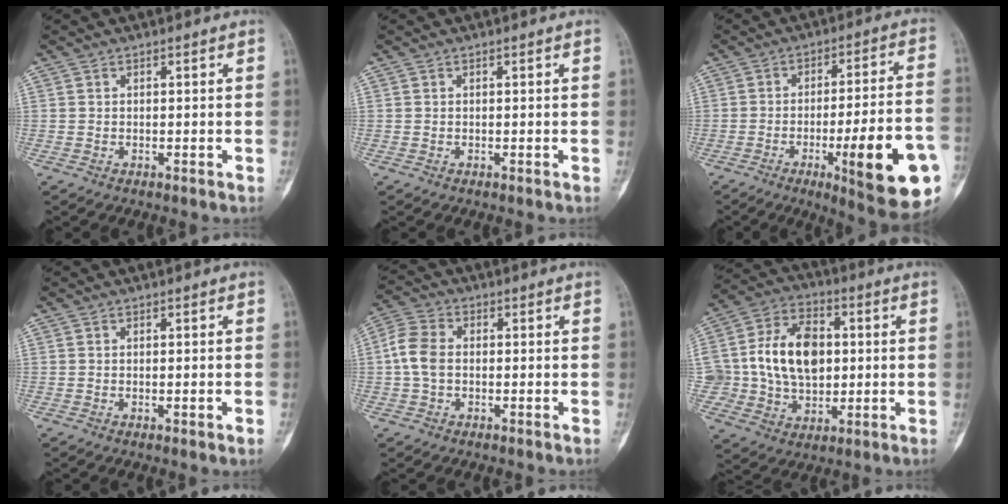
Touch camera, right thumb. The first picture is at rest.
{"total": 0.0}
{"total": 20.2, "force": [-6.8, 3.8, 18.6], "torque": [-0.227, 0.013, -0.086]}
{"total": 1.8, "force": [-0.4, 0.2, 1.7], "torque": [-0.025, -0.001, -0.003]}
{"total": 6.3, "force": [-0.4, 4.5, 4.4], "torque": [-0.093, 0.018, -0.018]}
{"total": 17.0, "force": [1.4, 12.4, 11.5], "torque": [-0.166, 0.018, 0.030]}